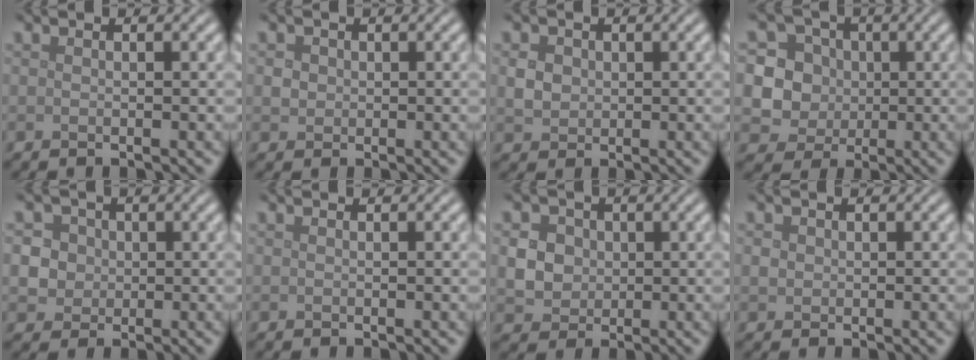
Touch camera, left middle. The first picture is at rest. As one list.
[{"total": 1.0, "force": [0.2, 1.0, 0.3], "torque": [0.000, -0.002, 0.003]}, {"total": 2.0, "force": [0.3, 1.7, 0.9], "torque": [-0.015, -0.002, 0.006]}, {"total": 7.9, "force": [0.8, 7.4, 2.6], "torque": [-0.050, 0.024, 0.014]}, {"total": 5.7, "force": [1.4, 5.2, 2.1], "torque": [-0.034, 0.032, 0.009]}, {"total": 0.0}, {"total": 3.4, "force": [0.4, 3.1, 1.5], "torque": [-0.033, 0.002, 0.012]}, {"total": 0.9, "force": [0.1, 0.8, 0.2], "torque": [-0.002, 0.000, 0.001]}]